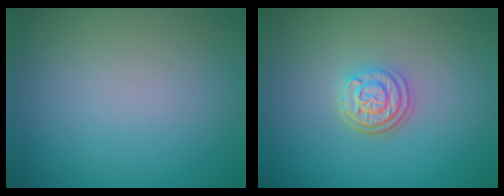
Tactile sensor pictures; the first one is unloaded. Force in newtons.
{"total": 3.1, "press": 2.4, "slide": 1.8}